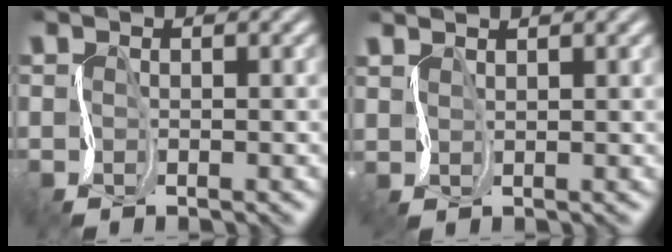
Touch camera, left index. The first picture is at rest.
{"total": 1.9, "force": [1.7, -0.6, -0.6], "torque": [-0.001, -0.001, 0.028]}